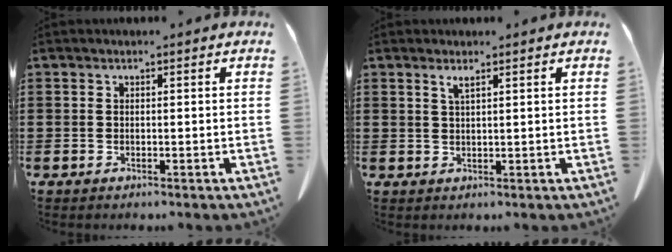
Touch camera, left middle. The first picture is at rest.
{"total": 1.6, "force": [1.0, 0.1, 1.2], "torque": [-0.026, 0.001, 0.018]}